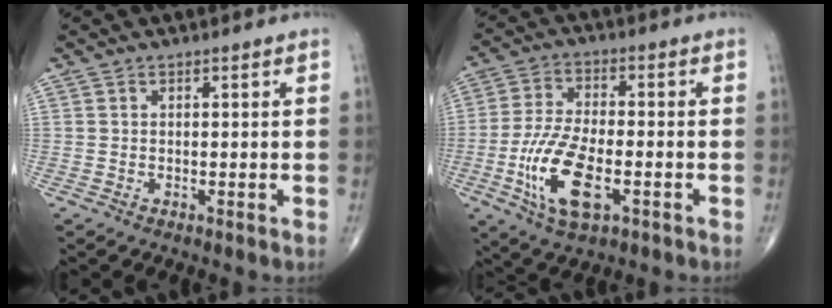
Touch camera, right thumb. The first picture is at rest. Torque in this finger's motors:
{"motor_torque": [-0.07, 0.18, 0.62, 0.46, 0.17]}